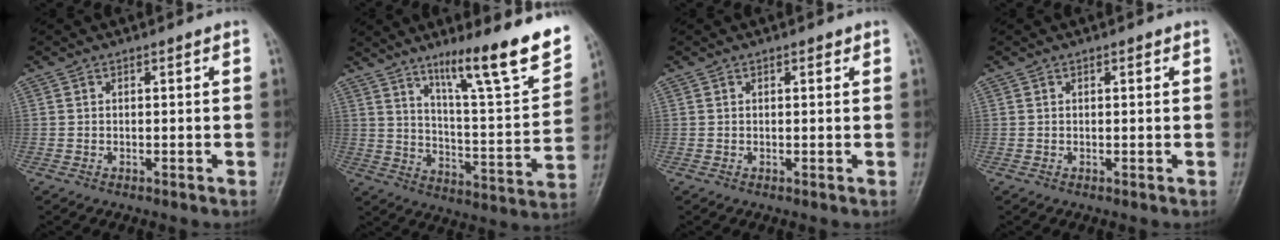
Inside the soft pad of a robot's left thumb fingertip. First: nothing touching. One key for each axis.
{"total": 18.7, "fx": 12.3, "fy": 2.8, "fz": 13.8, "tx": -0.177, "ty": -0.070, "tz": 0.196}
{"total": 0.9, "fx": 0.5, "fy": 0.4, "fz": 0.6, "tx": -0.006, "ty": 0.000, "tz": 0.005}
{"total": 0.7, "fx": 0.3, "fy": 0.3, "fz": 0.5, "tx": -0.008, "ty": 0.000, "tz": 0.004}